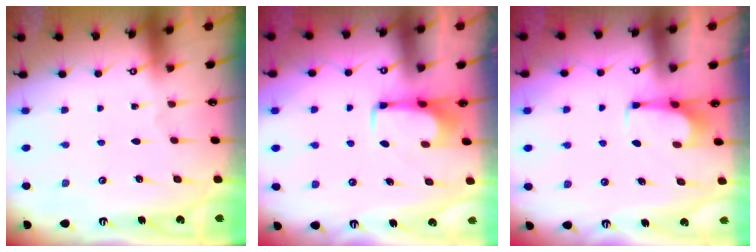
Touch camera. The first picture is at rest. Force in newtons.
{"total": 1.6, "press": 1.5, "slide": 0.5}
{"total": 1.0, "press": 0.9, "slide": 0.3}